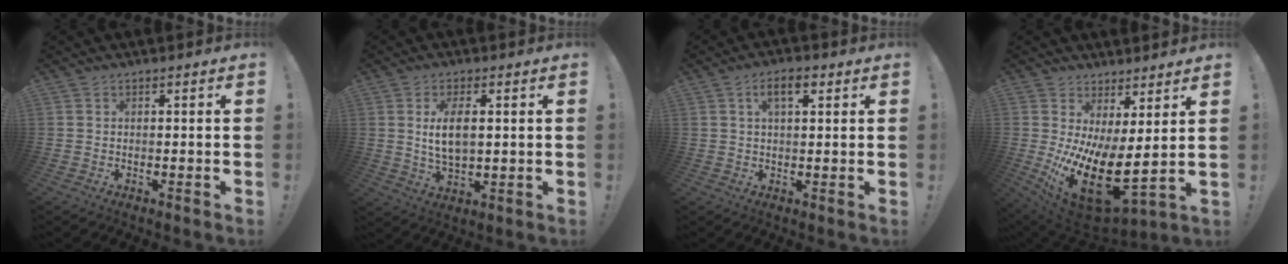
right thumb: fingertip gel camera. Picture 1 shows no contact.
{"total": 7.7, "force": [1.4, 3.7, 6.6], "torque": [-0.106, -0.009, 0.017]}
{"total": 5.5, "force": [2.2, 2.3, 4.4], "torque": [-0.071, 0.002, 0.035]}
{"total": 15.9, "force": [-0.4, 5.8, 14.8], "torque": [-0.255, -0.040, 0.002]}